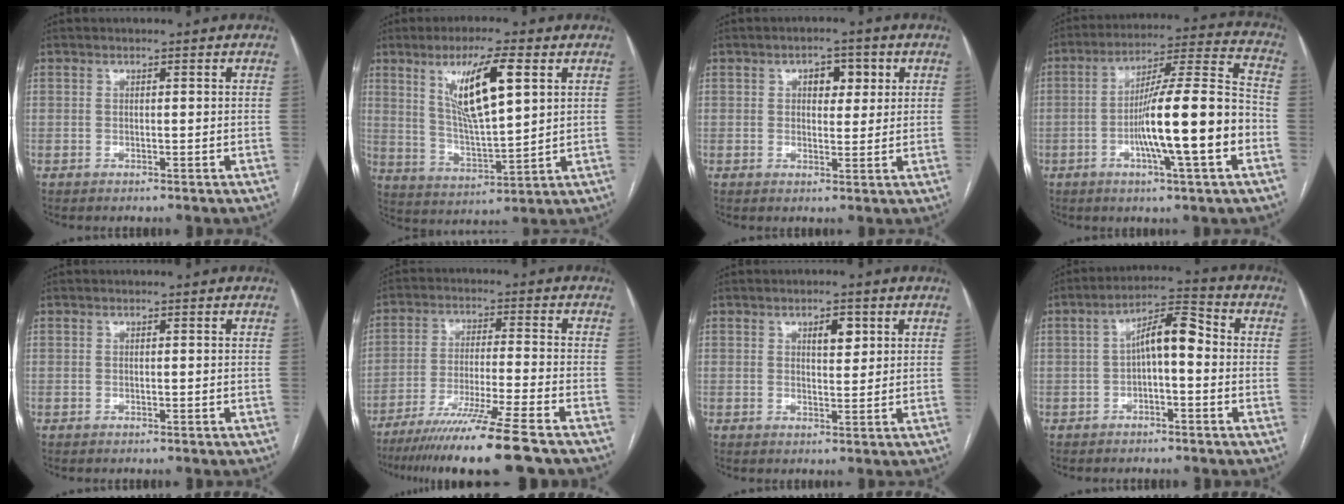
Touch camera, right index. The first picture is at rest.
{"total": 12.0, "force": [4.9, 1.6, 10.9], "torque": [-0.199, -0.001, 0.093]}
{"total": 4.4, "force": [1.6, 2.4, 3.2], "torque": [-0.043, 0.011, 0.023]}
{"total": 16.8, "force": [-4.4, 0.6, 16.2], "torque": [-0.261, 0.009, -0.073]}
{"total": 0.0}
{"total": 14.2, "force": [-11.0, -1.7, 8.9], "torque": [-0.155, -0.046, -0.181]}
{"total": 3.3, "force": [1.5, 1.3, 2.7], "torque": [-0.041, 0.001, 0.024]}
{"total": 7.3, "force": [-0.2, 2.2, 6.9], "torque": [-0.120, 0.033, -0.006]}